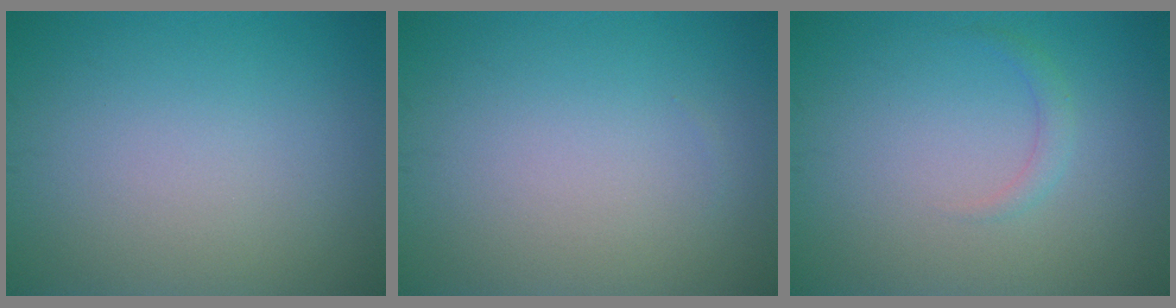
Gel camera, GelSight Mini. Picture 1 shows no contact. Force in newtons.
{"total": 0.0}
{"total": 1.1, "press": 1.1, "slide": 0.0}